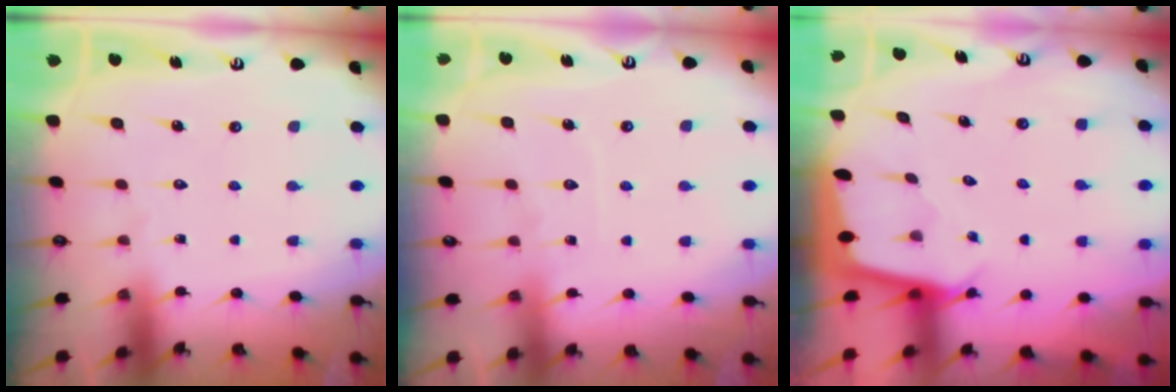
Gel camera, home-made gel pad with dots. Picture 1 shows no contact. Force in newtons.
{"total": 6.7, "press": 6.6, "slide": 0.6}
{"total": 2.4, "press": 2.4, "slide": 0.1}